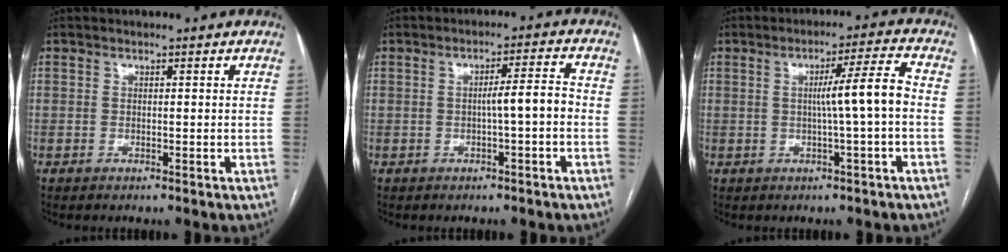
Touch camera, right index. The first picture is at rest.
{"total": 4.2, "force": [-0.8, 0.1, 4.1], "torque": [-0.060, 0.012, -0.011]}
{"total": 6.6, "force": [-0.4, -0.9, 6.6], "torque": [-0.102, 0.010, -0.004]}